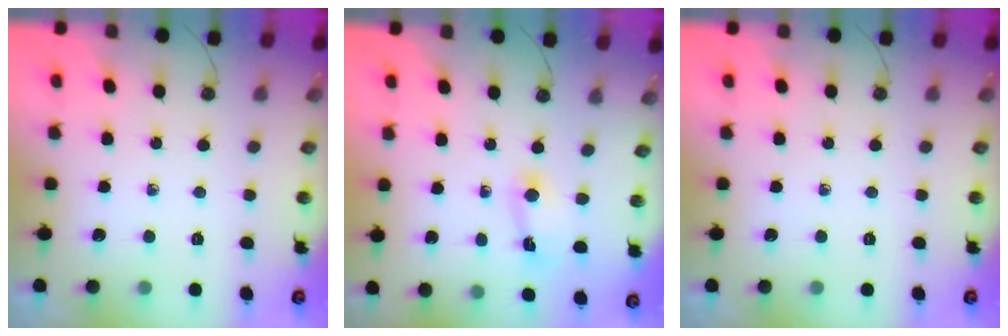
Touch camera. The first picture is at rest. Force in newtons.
{"total": 2.7, "press": 2.7, "slide": 0.3}
{"total": 0.0}